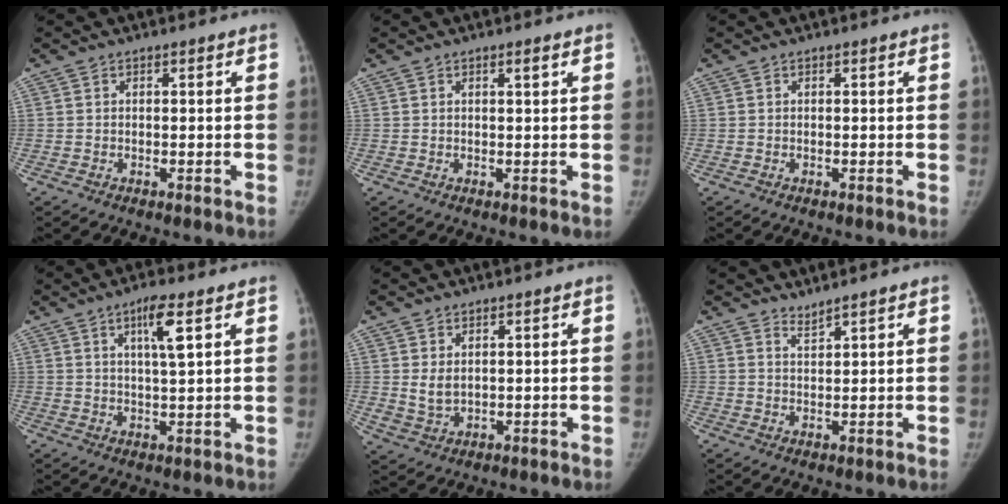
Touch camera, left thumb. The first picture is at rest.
{"total": 0.7, "force": [0.5, -0.1, 0.5], "torque": [-0.007, -0.003, 0.008]}
{"total": 0.0}
{"total": 6.0, "force": [2.7, 0.8, 5.3], "torque": [-0.094, -0.012, 0.047]}
{"total": 3.3, "force": [0.8, 2.4, 2.2], "torque": [-0.038, -0.012, 0.028]}
{"total": 1.8, "force": [1.8, -0.2, 0.3], "torque": [0.000, -0.016, 0.034]}